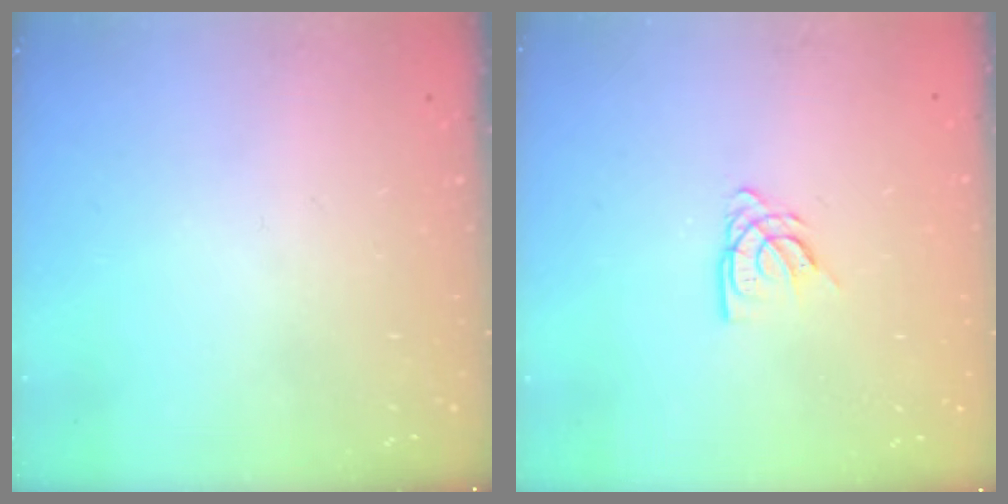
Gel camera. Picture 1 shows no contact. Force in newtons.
{"total": 5.3, "press": 5.3, "slide": 0.5}